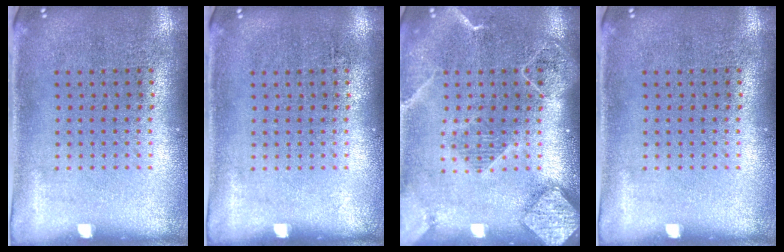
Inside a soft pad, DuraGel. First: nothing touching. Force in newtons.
{"total": 0.0}
{"total": 2.1, "press": 1.9, "slide": 1.0}
{"total": 0.0}